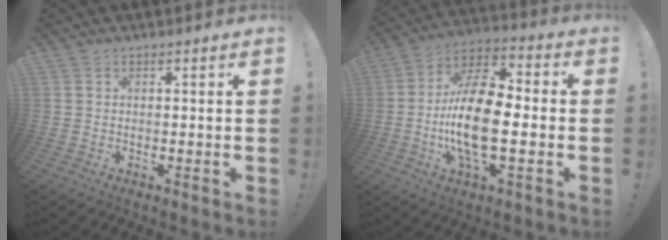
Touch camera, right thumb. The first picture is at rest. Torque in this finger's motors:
{"motor_torque": [2.36, 2.64, 1.16, -0.37, 0.24]}